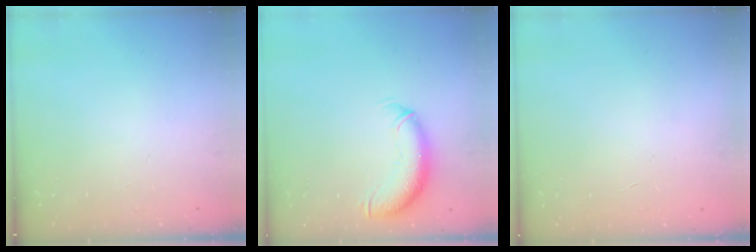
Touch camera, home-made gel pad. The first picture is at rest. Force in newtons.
{"total": 10.9, "press": 10.6, "slide": 2.3}
{"total": 0.6, "press": 0.6, "slide": 0.2}